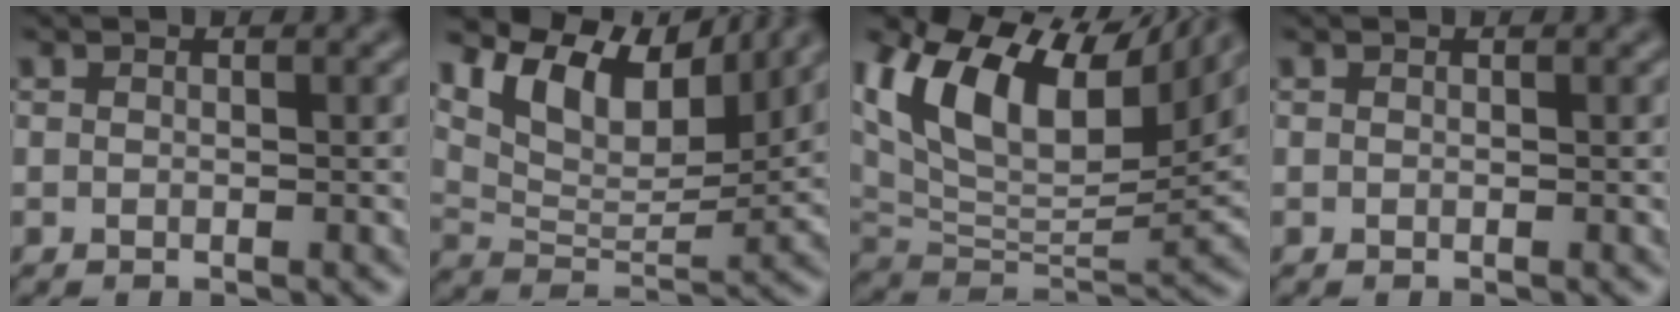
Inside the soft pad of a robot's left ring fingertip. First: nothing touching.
{"total": 10.0, "force": [6.4, 4.3, 6.4], "torque": [-0.111, 0.006, 0.112]}
{"total": 14.7, "force": [7.5, 7.4, 10.2], "torque": [-0.199, 0.041, 0.135]}
{"total": 0.0}